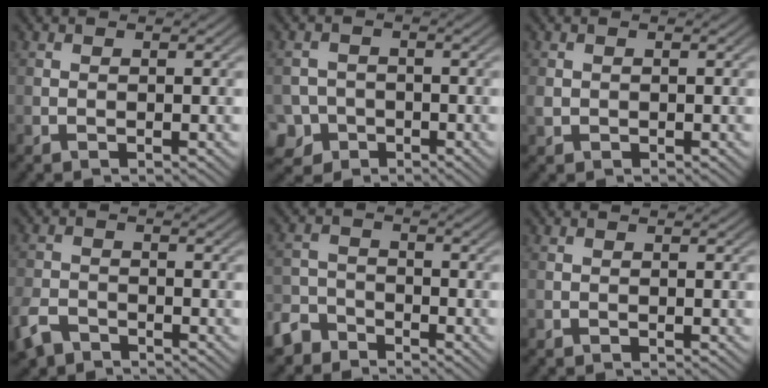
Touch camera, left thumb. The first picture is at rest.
{"total": 4.5, "force": [-2.4, 3.7, 1.1], "torque": [-0.017, -0.003, -0.052]}
{"total": 1.1, "force": [-0.1, 1.0, 0.4], "torque": [-0.010, -0.004, -0.001]}
{"total": 4.7, "force": [-3.4, 2.4, 2.1], "torque": [-0.047, -0.008, -0.077]}
{"total": 4.8, "force": [-3.9, 2.6, 1.2], "torque": [-0.027, -0.004, -0.089]}
{"total": 0.0}